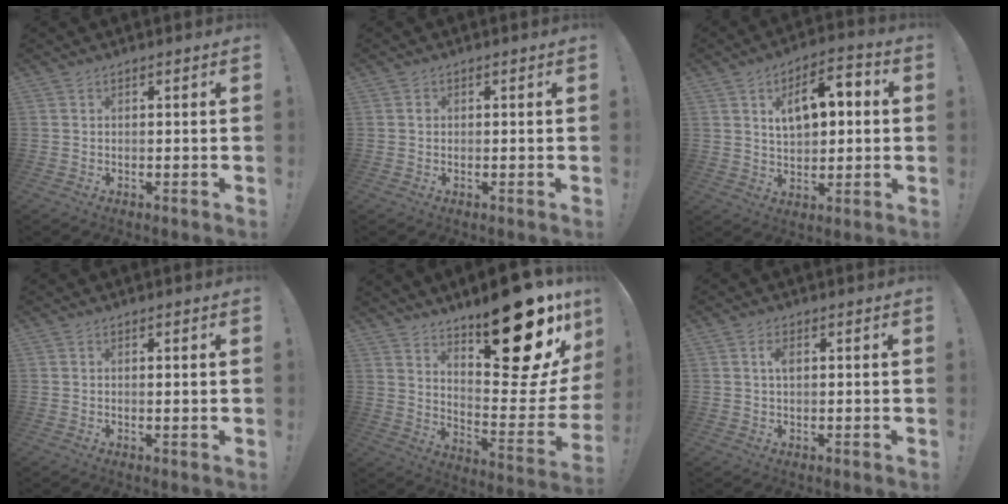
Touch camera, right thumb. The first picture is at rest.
{"total": 0.8, "force": [-0.2, 0.8, 0.3], "torque": [-0.005, 0.004, -0.004]}
{"total": 11.7, "force": [3.2, 6.9, 8.9], "torque": [-0.116, -0.005, 0.053]}
{"total": 0.9, "force": [0.3, -0.2, 0.8], "torque": [-0.007, -0.003, 0.004]}
{"total": 25.4, "force": [16.0, 8.1, 18.0], "torque": [-0.223, -0.128, 0.265]}
{"total": 2.6, "force": [0.6, 1.4, 2.1], "torque": [-0.029, 0.000, 0.005]}